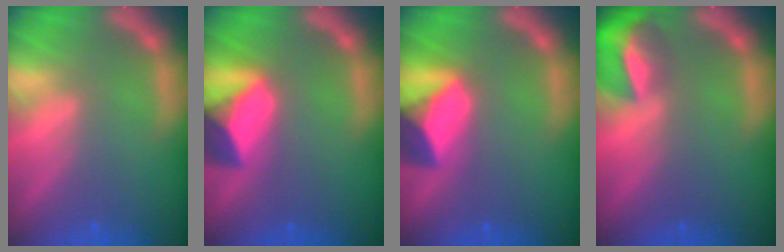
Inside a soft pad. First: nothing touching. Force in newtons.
{"total": 7.5}
{"total": 7.5}
{"total": 6.9}